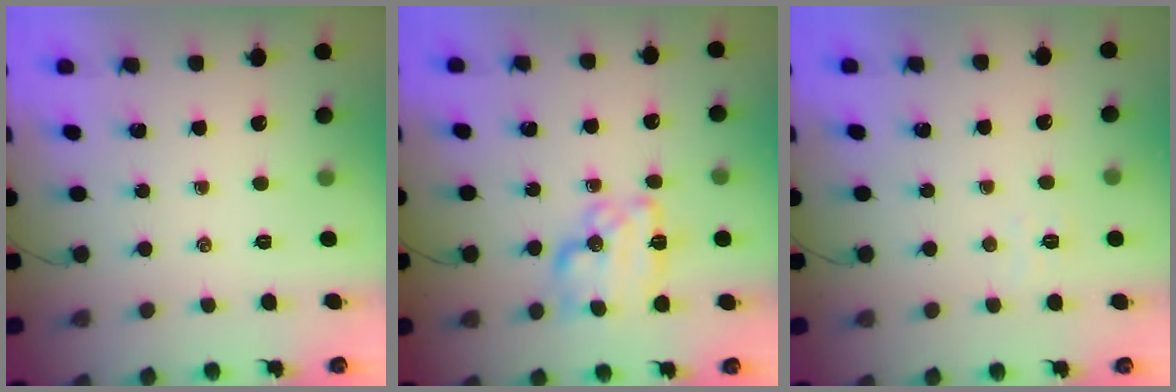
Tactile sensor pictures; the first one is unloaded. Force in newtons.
{"total": 13.1, "press": 13.1, "slide": 0.4}
{"total": 2.4, "press": 2.3, "slide": 0.8}